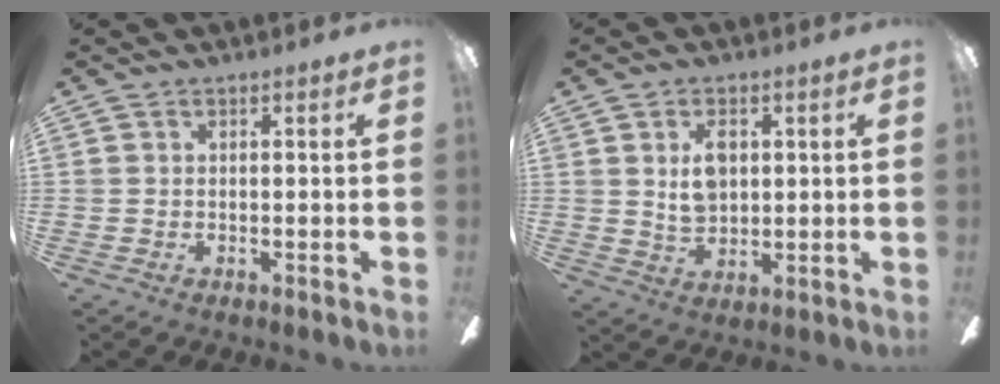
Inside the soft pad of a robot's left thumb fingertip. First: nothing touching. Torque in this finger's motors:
{"motor_torque": [1.12, 0.91, 0.65, -0.29, 0.07]}